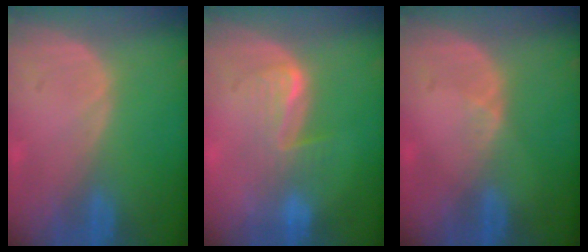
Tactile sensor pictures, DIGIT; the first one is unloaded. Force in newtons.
{"total": 4.5, "press": 4.5, "slide": 0.5}
{"total": 1.8, "press": 1.2, "slide": 1.3}